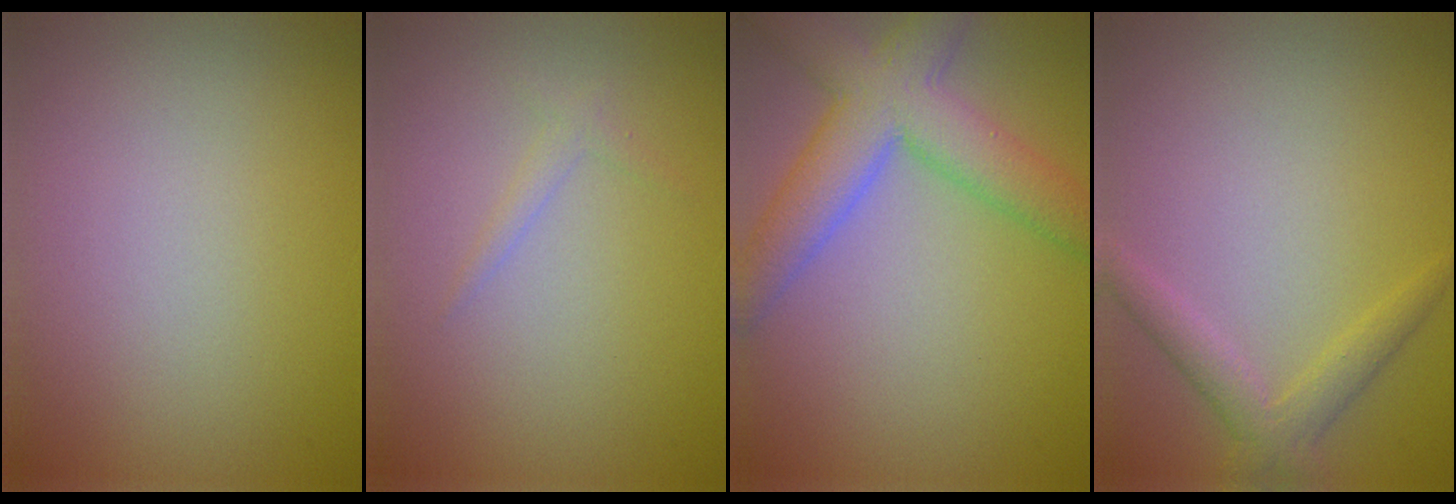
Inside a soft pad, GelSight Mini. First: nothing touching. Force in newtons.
{"total": 0.9, "press": 0.9, "slide": 0.0}
{"total": 6.7, "press": 6.7, "slide": 0.3}
{"total": 2.3, "press": 2.3, "slide": 0.2}